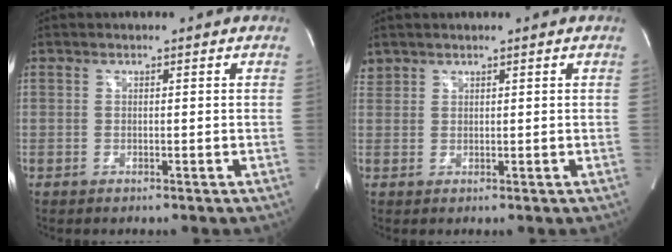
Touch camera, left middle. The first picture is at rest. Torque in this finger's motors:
{"motor_torque": [-0.02, -0.21, 0.03, -0.03]}